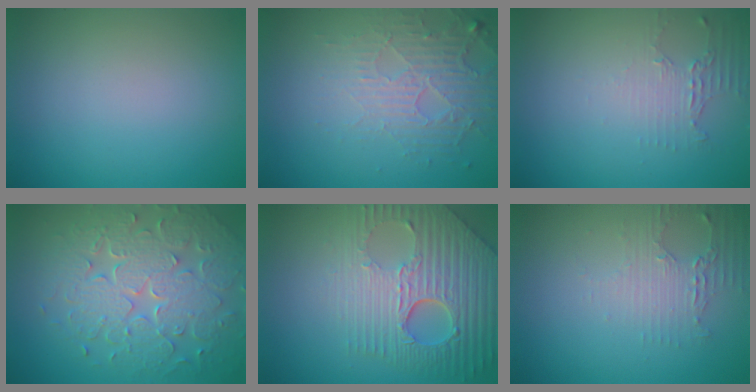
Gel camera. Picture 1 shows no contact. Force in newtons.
{"total": 5.2, "press": 3.3, "slide": 4.1}
{"total": 2.0, "press": 1.4, "slide": 1.4}
{"total": 8.3, "press": 6.0, "slide": 5.8}
{"total": 9.0, "press": 6.1, "slide": 6.6}
{"total": 2.2, "press": 2.1, "slide": 0.6}